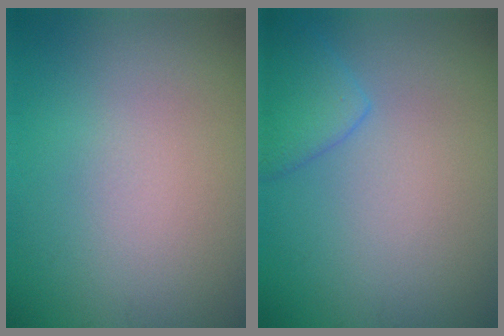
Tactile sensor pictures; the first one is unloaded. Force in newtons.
{"total": 2.9, "press": 2.9, "slide": 0.2}